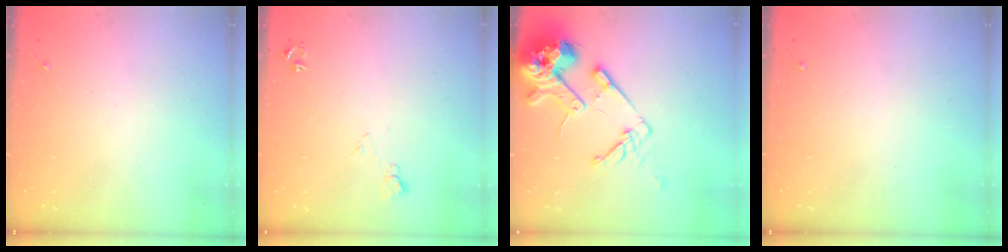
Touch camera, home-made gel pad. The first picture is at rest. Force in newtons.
{"total": 6.2, "press": 6.1, "slide": 1.2}
{"total": 17.0, "press": 16.8, "slide": 2.4}
{"total": 0.0}